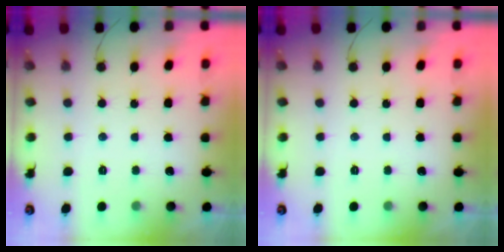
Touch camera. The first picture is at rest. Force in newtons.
{"total": 0.0}